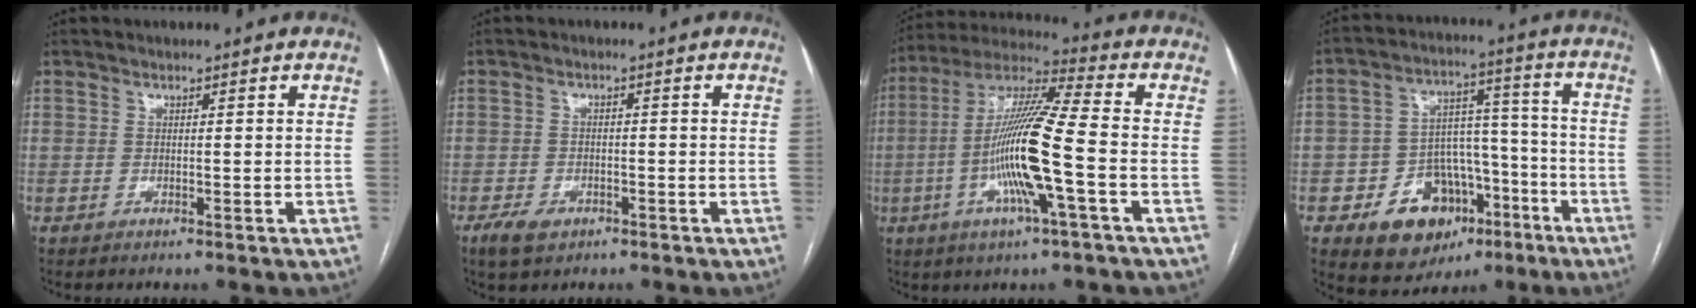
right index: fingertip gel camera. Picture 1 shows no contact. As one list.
[{"total": 3.9, "force": [-2.5, 2.4, 2.0], "torque": [-0.038, -0.001, -0.035]}, {"total": 16.1, "force": [-3.6, 0.2, 15.7], "torque": [-0.310, -0.004, -0.076]}, {"total": 14.1, "force": [-7.0, 9.8, 7.3], "torque": [-0.097, 0.040, -0.094]}]